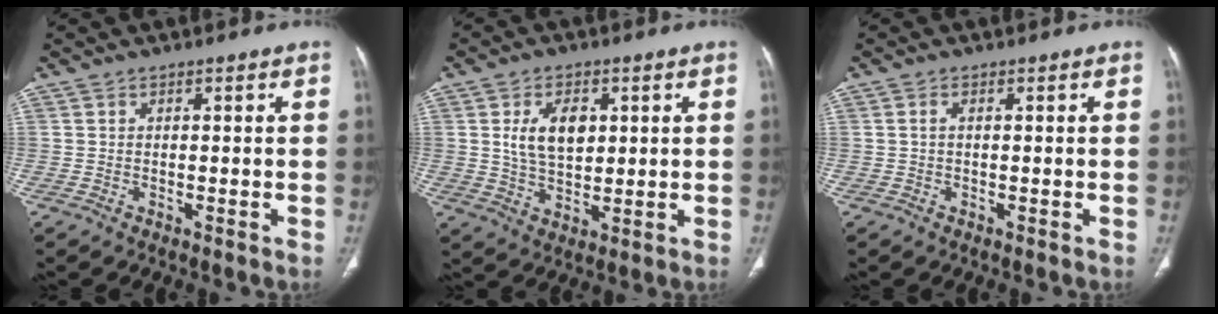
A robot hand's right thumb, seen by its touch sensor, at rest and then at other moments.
{"total": 8.3, "force": [2.1, 5.0, 6.3], "torque": [-0.099, -0.011, 0.044]}
{"total": 0.8, "force": [0.1, 0.3, 0.8], "torque": [-0.020, 0.001, 0.000]}